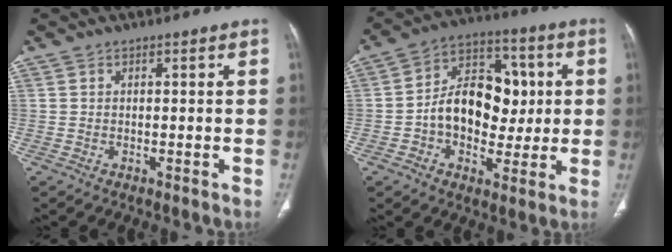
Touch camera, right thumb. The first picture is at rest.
{"total": 15.7, "force": [-0.1, 11.1, 11.1], "torque": [-0.126, 0.031, -0.002]}